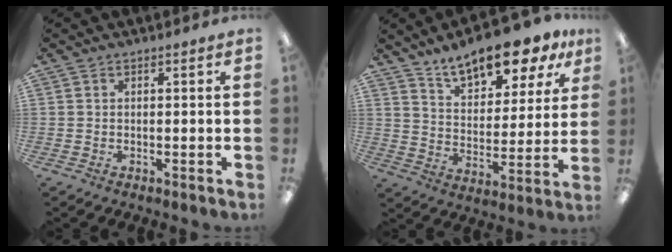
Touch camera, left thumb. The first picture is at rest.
{"total": 13.9, "force": [11.4, 4.9, 6.2], "torque": [-0.102, -0.069, 0.202]}